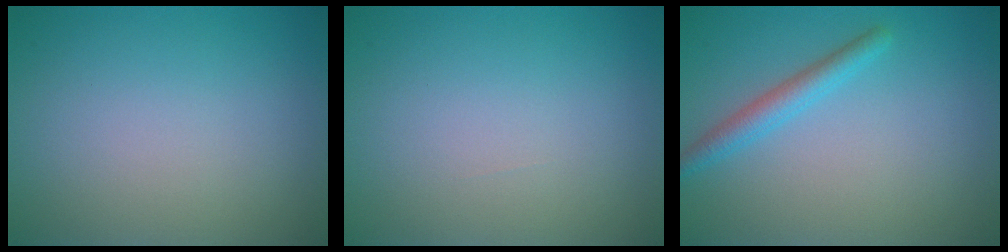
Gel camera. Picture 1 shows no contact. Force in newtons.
{"total": 0.0}
{"total": 2.3, "press": 2.3, "slide": 0.1}